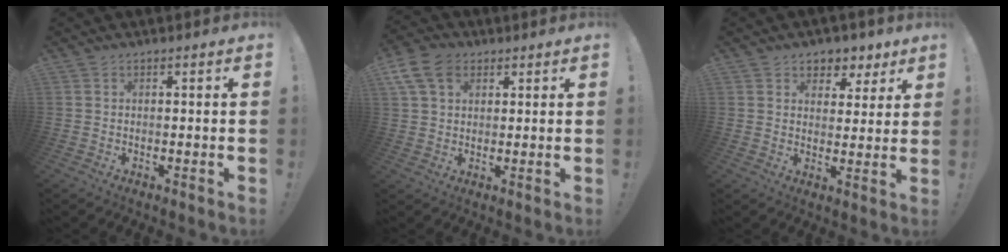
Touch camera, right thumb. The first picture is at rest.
{"total": 10.2, "force": [4.6, 6.9, 6.0], "torque": [-0.112, -0.004, 0.091]}
{"total": 6.0, "force": [3.7, 4.6, 1.1], "torque": [-0.001, -0.033, 0.068]}